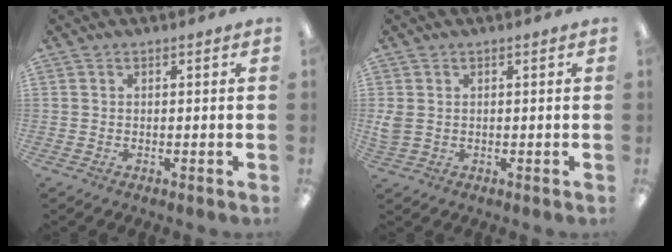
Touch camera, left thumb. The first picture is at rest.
{"total": 2.6, "force": [0.5, 1.9, 1.6], "torque": [-0.033, 0.005, 0.010]}